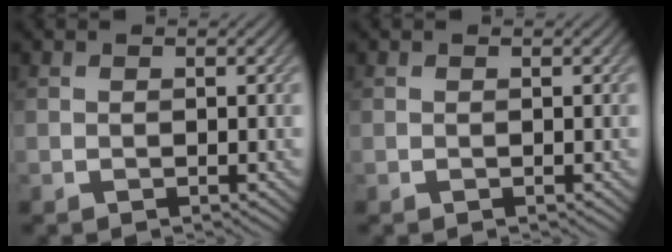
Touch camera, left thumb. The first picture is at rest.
{"total": 0.0}